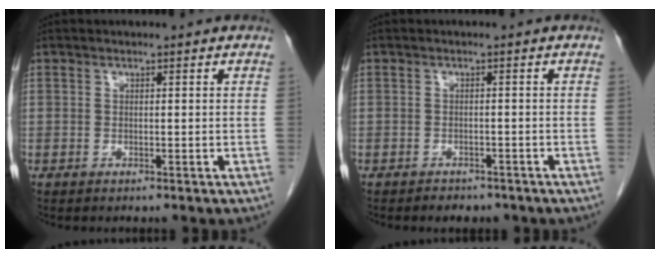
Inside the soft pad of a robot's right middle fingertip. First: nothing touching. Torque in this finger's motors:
{"motor_torque": [-0.11, 0.13, -0.05, 0.01]}